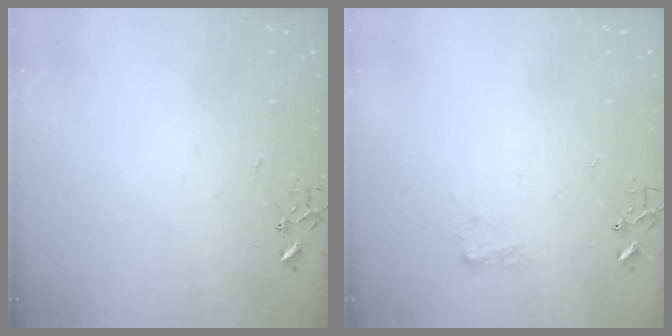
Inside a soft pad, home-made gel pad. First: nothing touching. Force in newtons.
{"total": 7.2, "press": 7.2, "slide": 0.5}